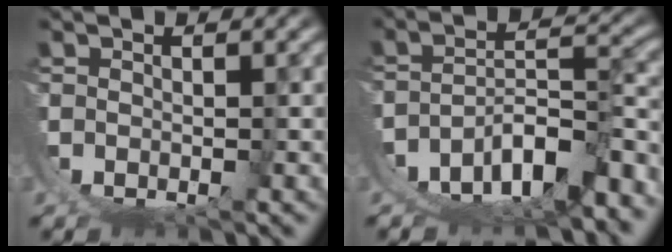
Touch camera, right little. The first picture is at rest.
{"total": 11.1, "force": [-5.4, 6.9, 6.7], "torque": [-0.124, -0.024, -0.078]}